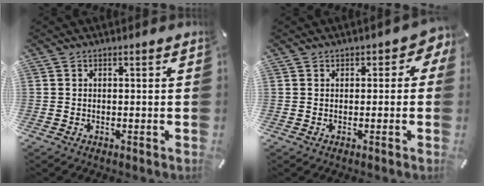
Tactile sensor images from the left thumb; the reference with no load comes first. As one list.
[{"total": 2.7, "force": [0.7, 2.1, 1.6], "torque": [-0.006, -0.001, 0.006]}]